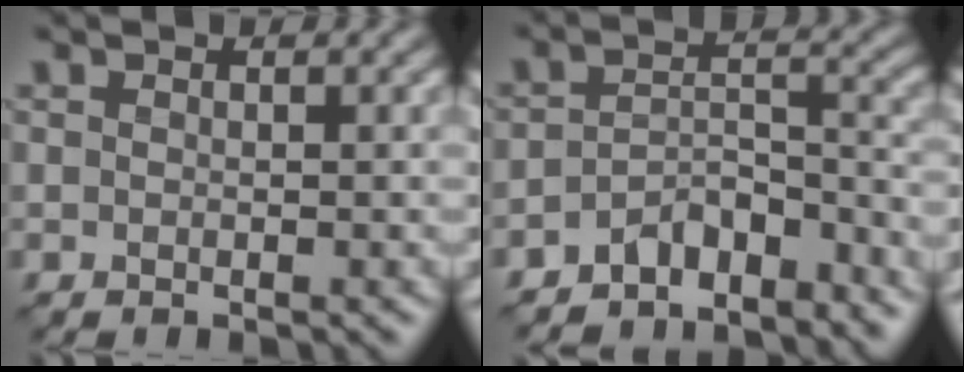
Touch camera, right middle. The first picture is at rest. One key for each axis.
{"total": 6.0, "fx": -5.3, "fy": 2.0, "fz": 2.0, "tx": -0.030, "ty": -0.003, "tz": -0.090}